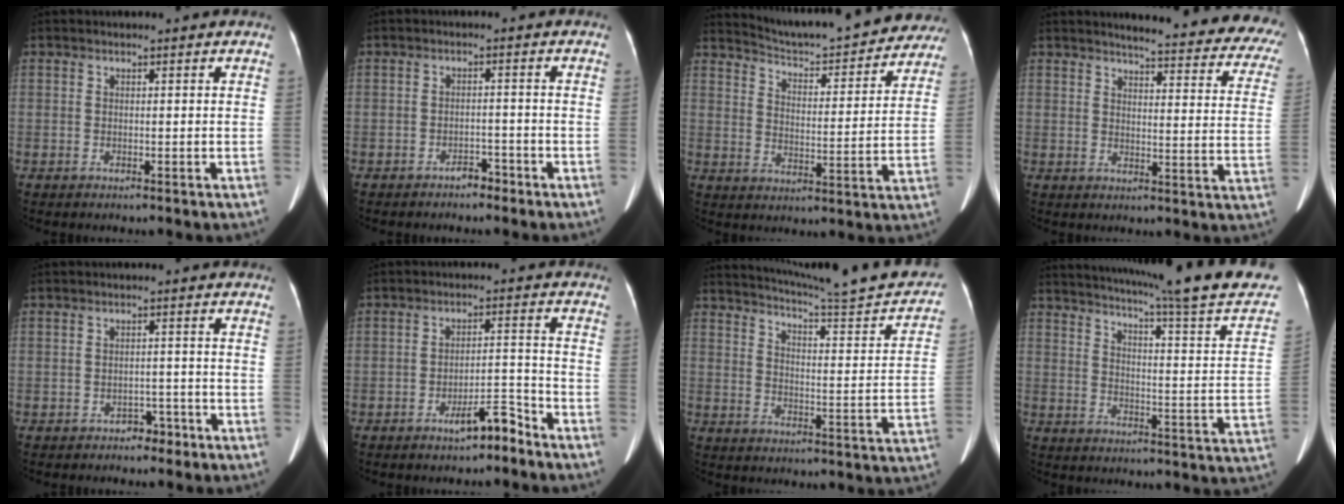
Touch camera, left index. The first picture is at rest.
{"total": 2.3, "force": [-2.0, 0.8, 0.8], "torque": [-0.014, 0.001, -0.032]}
{"total": 21.5, "force": [20.0, 3.8, 7.0], "torque": [-0.095, -0.026, 0.257]}
{"total": 23.1, "force": [21.1, 3.1, 8.8], "torque": [-0.086, -0.086, 0.219]}
{"total": 2.6, "force": [-2.0, 1.5, 0.8], "torque": [-0.011, 0.006, -0.026]}
{"total": 5.2, "force": [-4.1, 1.0, 3.0], "torque": [-0.044, 0.006, -0.068]}
{"total": 21.8, "force": [20.2, 0.4, 8.1], "torque": [-0.113, -0.061, 0.253]}
{"total": 25.9, "force": [22.3, -0.1, 13.2], "torque": [-0.193, -0.061, 0.273]}